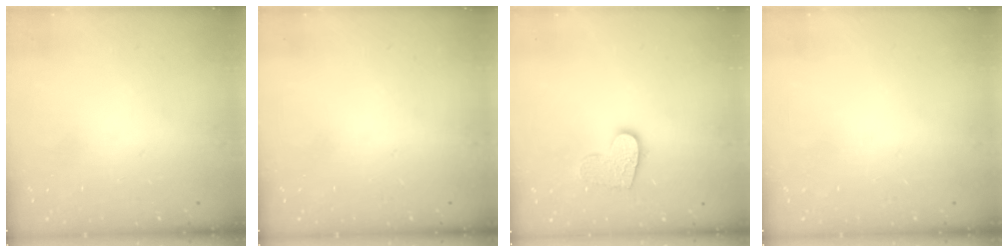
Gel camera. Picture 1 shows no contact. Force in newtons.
{"total": 0.0}
{"total": 11.3, "press": 11.2, "slide": 0.7}
{"total": 0.0}